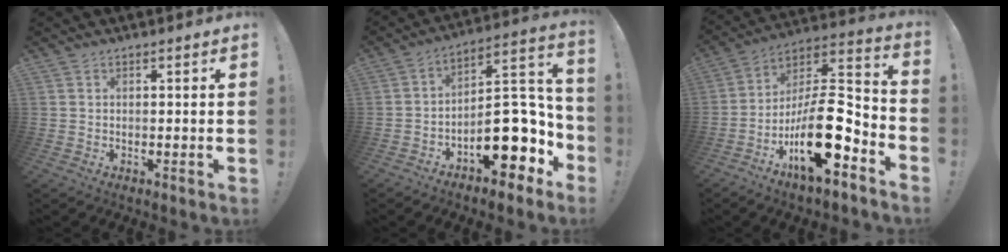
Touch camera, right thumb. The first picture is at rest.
{"total": 18.8, "force": [-6.6, 9.9, 14.5], "torque": [-0.177, 0.038, -0.090]}
{"total": 20.3, "force": [-8.1, 7.5, 17.0], "torque": [-0.294, 0.039, -0.128]}